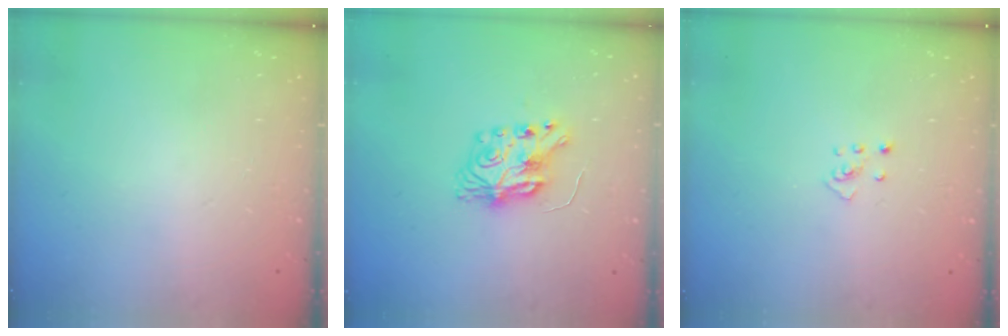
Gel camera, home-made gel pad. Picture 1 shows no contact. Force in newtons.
{"total": 7.9, "press": 7.9, "slide": 0.2}
{"total": 3.6, "press": 3.6, "slide": 0.4}